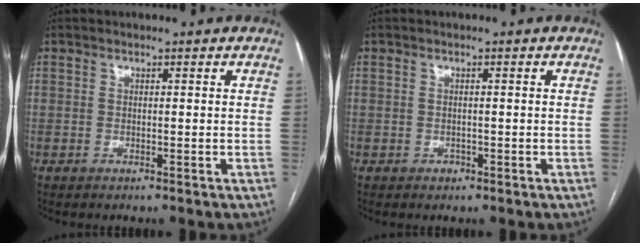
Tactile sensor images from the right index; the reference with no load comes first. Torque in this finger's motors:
{"motor_torque": [0.02, 0.01, -0.08, -0.04]}